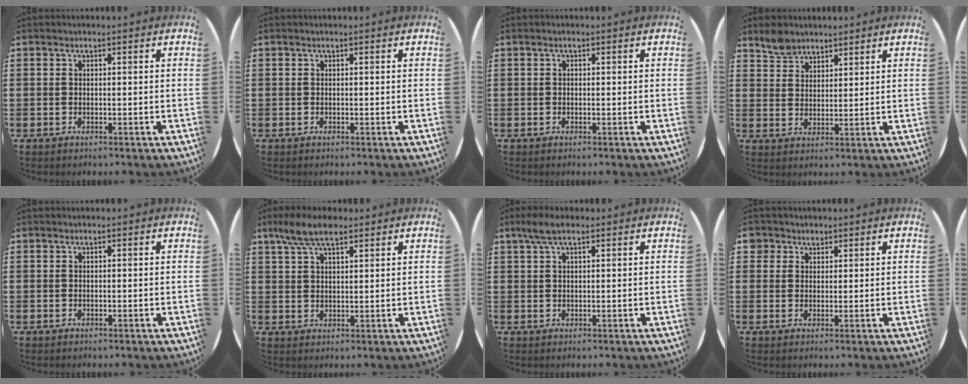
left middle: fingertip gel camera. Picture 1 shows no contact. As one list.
[{"total": 0.0}, {"total": 0.0}, {"total": 3.9, "force": [3.5, 1.8, 0.3], "torque": [-0.015, -0.001, 0.068]}, {"total": 0.0}, {"total": 6.0, "force": [4.4, 2.0, 3.6], "torque": [-0.080, 0.003, 0.080]}, {"total": 3.5, "force": [2.2, 1.1, 2.5], "torque": [-0.053, 0.007, 0.038]}, {"total": 2.3, "force": [1.7, 1.5, 0.0], "torque": [0.003, 0.003, 0.031]}]